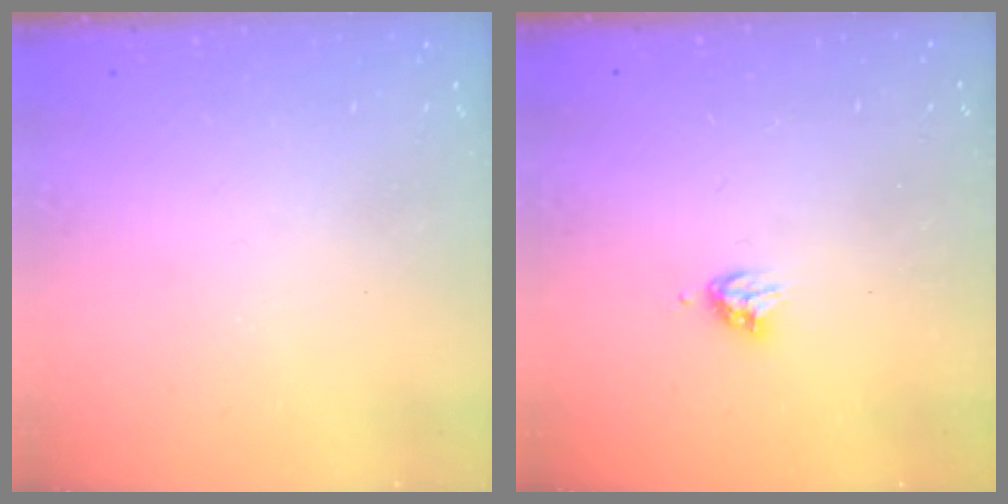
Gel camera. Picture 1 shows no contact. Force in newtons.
{"total": 4.2, "press": 4.1, "slide": 0.5}